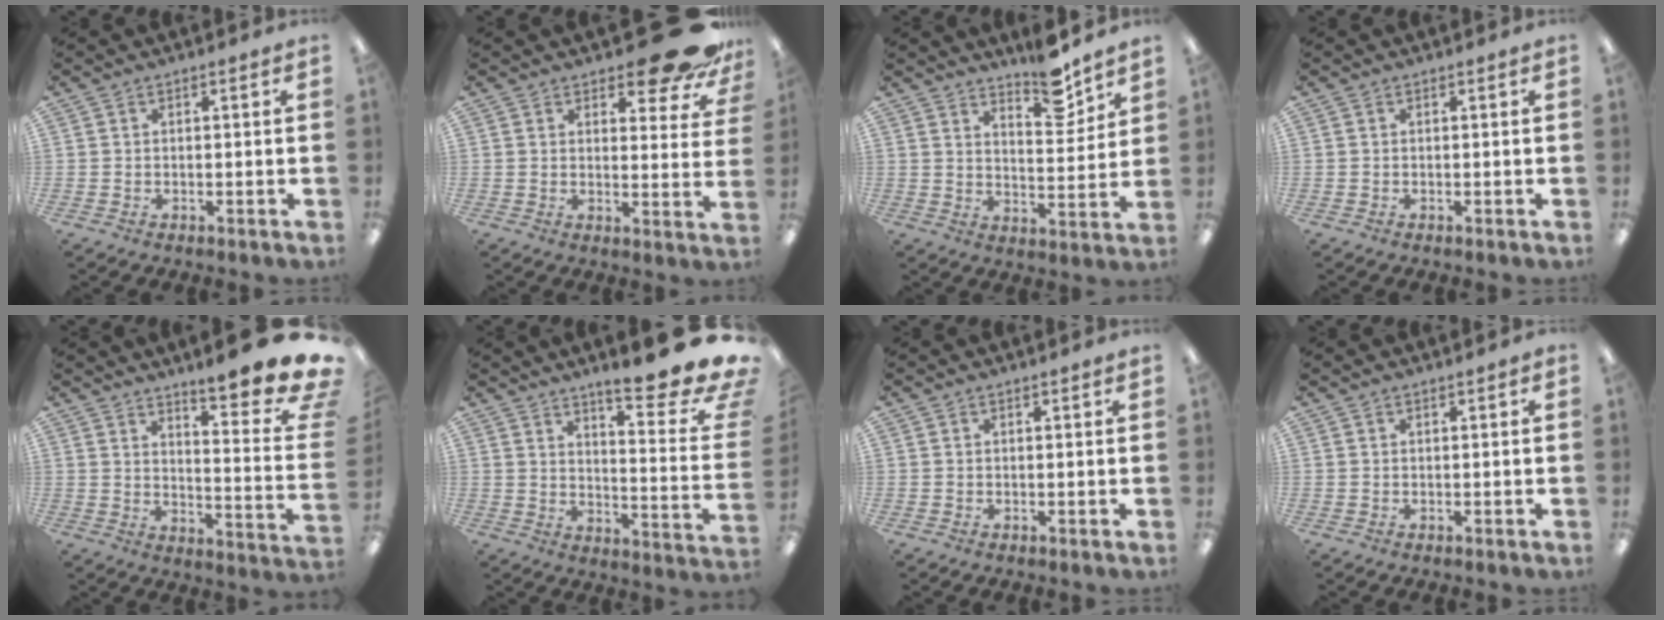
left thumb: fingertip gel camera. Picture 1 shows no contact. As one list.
[{"total": 14.2, "force": [9.9, 5.1, 8.9], "torque": [-0.106, -0.067, 0.164]}, {"total": 9.9, "force": [8.1, 3.3, 4.6], "torque": [-0.043, -0.062, 0.137]}, {"total": 0.0}, {"total": 13.6, "force": [10.5, 1.9, 8.4], "torque": [-0.111, -0.100, 0.169]}, {"total": 14.3, "force": [11.1, 1.8, 8.9], "torque": [-0.113, -0.107, 0.172]}, {"total": 0.5, "force": [0.4, 0.0, 0.4], "torque": [-0.007, 0.001, 0.006]}, {"total": 0.6, "force": [0.3, 0.2, 0.5], "torque": [-0.009, 0.002, 0.006]}]